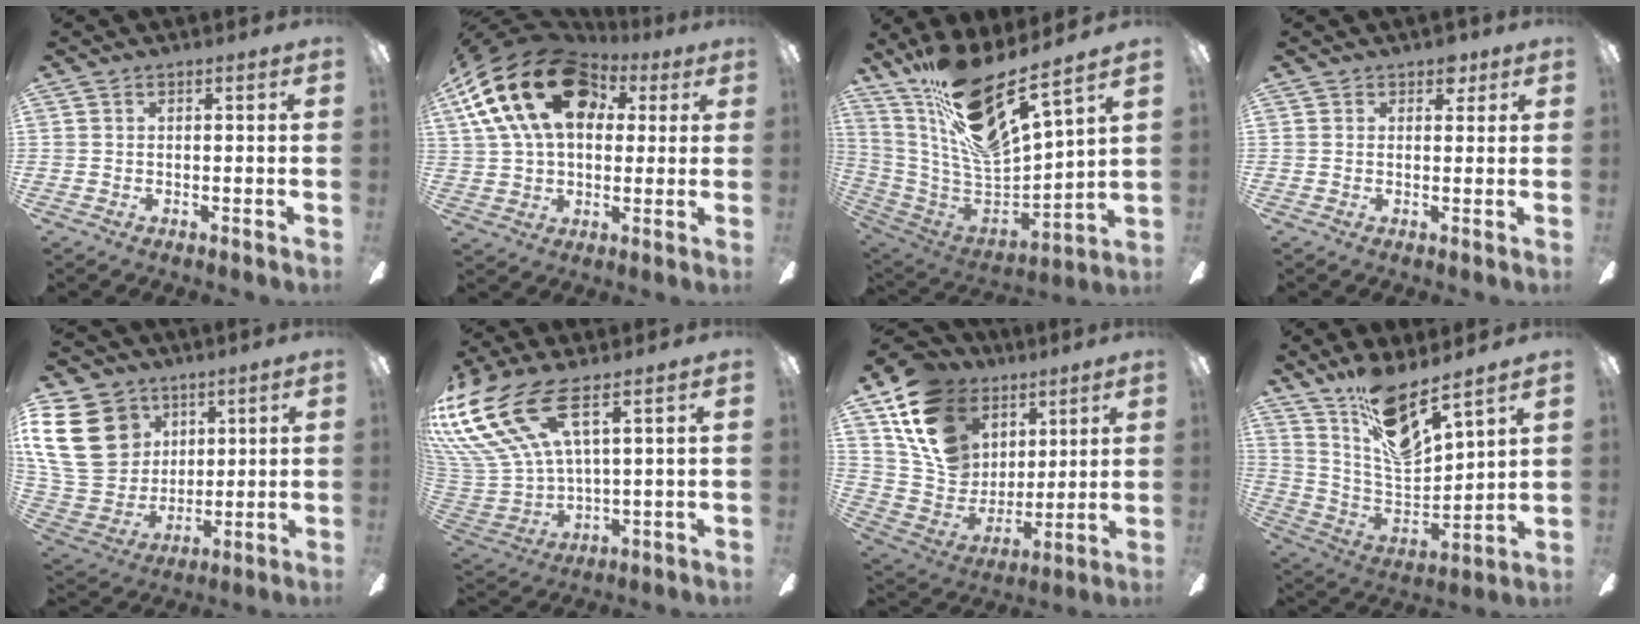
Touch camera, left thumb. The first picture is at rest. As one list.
[{"total": 22.2, "force": [8.1, 14.7, 14.6], "torque": [-0.279, -0.021, 0.137]}, {"total": 21.0, "force": [15.5, 4.9, 13.3], "torque": [-0.241, -0.110, 0.264]}, {"total": 3.2, "force": [2.0, 2.3, 1.1], "torque": [-0.002, -0.002, 0.033]}, {"total": 21.5, "force": [7.5, 17.0, 10.7], "torque": [-0.235, -0.022, 0.144]}, {"total": 19.3, "force": [11.4, 8.1, 13.3], "torque": [-0.313, -0.062, 0.204]}, {"total": 18.8, "force": [9.1, 14.2, 8.2], "torque": [-0.167, -0.035, 0.179]}, {"total": 15.3, "force": [11.6, 4.4, 8.9], "torque": [-0.165, -0.084, 0.206]}]